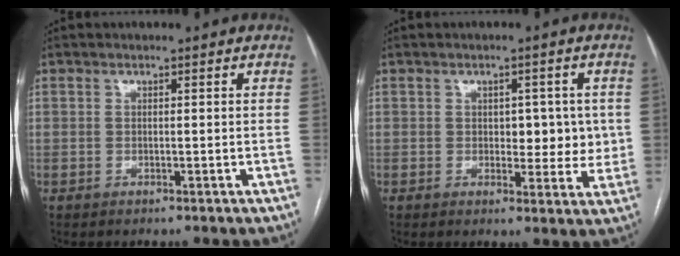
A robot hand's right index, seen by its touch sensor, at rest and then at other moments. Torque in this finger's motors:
{"motor_torque": [0.42, 0.43, 0.04, 0.01]}